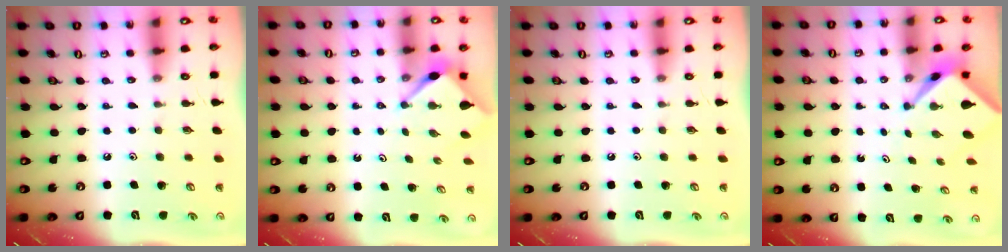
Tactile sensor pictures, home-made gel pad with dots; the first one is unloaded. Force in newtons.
{"total": 2.8, "press": 2.8, "slide": 0.3}
{"total": 0.0}
{"total": 2.7, "press": 2.7, "slide": 0.2}